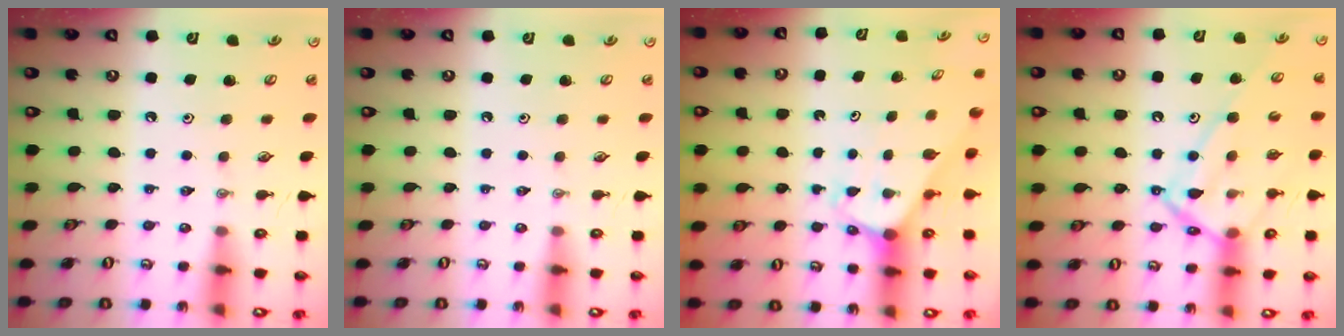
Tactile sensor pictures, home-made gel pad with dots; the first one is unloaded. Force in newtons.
{"total": 0.0}
{"total": 2.1, "press": 2.1, "slide": 0.1}
{"total": 14.5, "press": 14.5, "slide": 0.8}